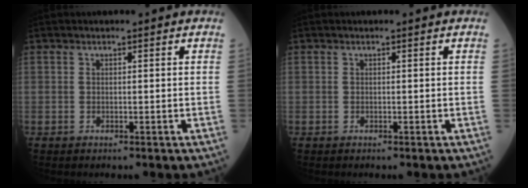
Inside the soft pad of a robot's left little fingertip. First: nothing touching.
{"total": 0.0}